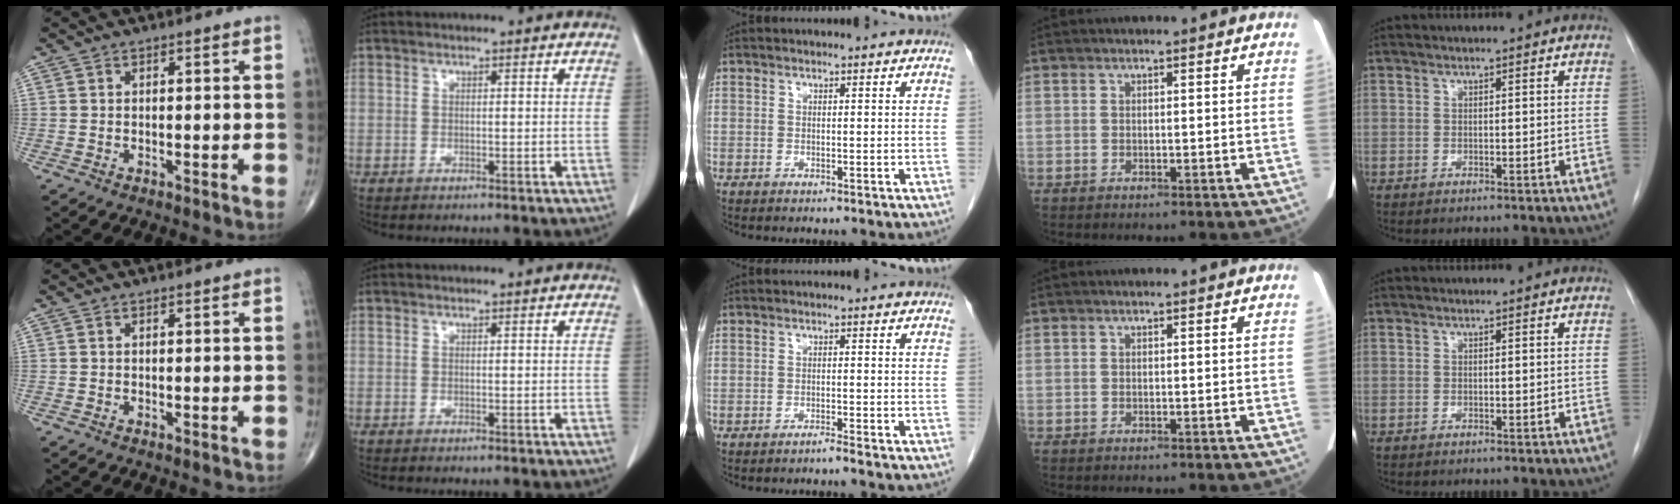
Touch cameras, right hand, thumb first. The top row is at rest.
{"middle": {"total": 0.9, "force": [-0.8, -0.3, 0.3], "torque": [-0.003, 0.002, -0.016]}}